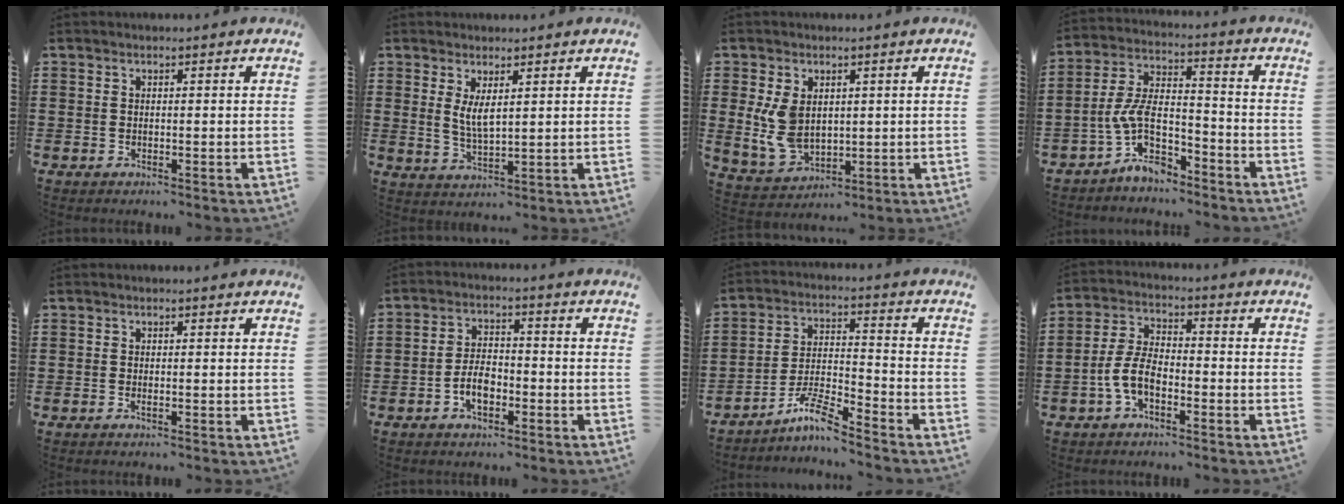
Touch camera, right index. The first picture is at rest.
{"total": 3.7, "force": [1.5, 1.2, 3.1], "torque": [-0.065, 0.002, 0.027]}
{"total": 6.9, "force": [1.3, 4.8, 4.7], "torque": [-0.127, 0.003, 0.021]}
{"total": 7.9, "force": [-5.0, 3.5, 5.1], "torque": [-0.122, -0.006, -0.102]}
{"total": 0.6, "force": [-0.4, -0.1, 0.5], "torque": [-0.009, -0.005, -0.007]}
{"total": 4.8, "force": [-2.0, 2.5, 3.6], "torque": [-0.076, 0.001, -0.039]}
{"total": 7.3, "force": [-6.1, 0.5, 4.1], "torque": [-0.094, -0.006, -0.119]}
{"total": 6.3, "force": [-2.5, 3.1, 4.9], "torque": [-0.118, 0.002, -0.055]}